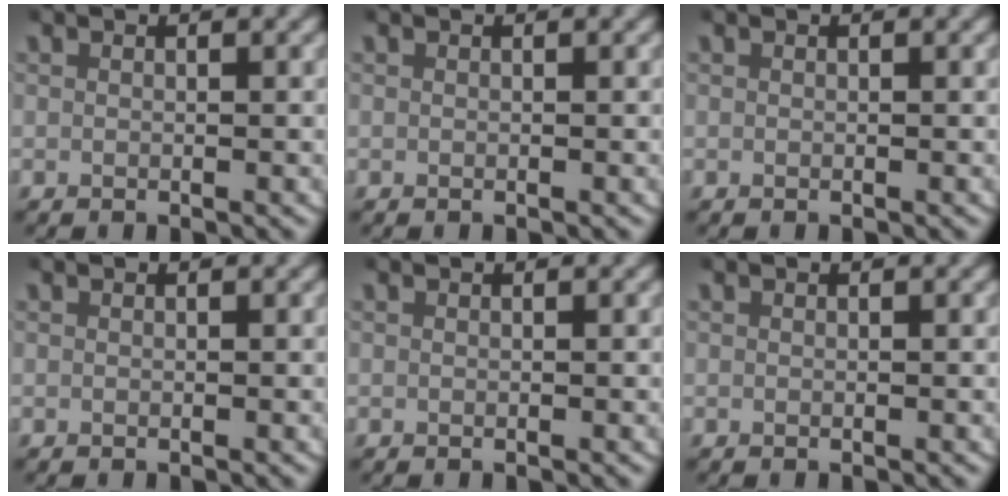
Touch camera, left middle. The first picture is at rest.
{"total": 0.0}
{"total": 0.0}
{"total": 0.0}
{"total": 0.0}
{"total": 0.0}